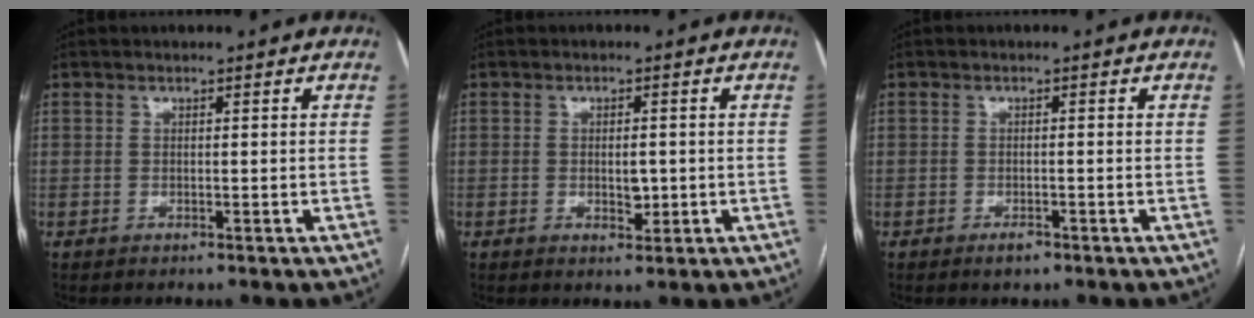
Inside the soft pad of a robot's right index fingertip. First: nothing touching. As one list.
[{"total": 2.7, "force": [-0.2, 1.3, 2.4], "torque": [-0.039, -0.001, 0.000]}, {"total": 1.6, "force": [-1.1, 0.7, 1.0], "torque": [-0.015, 0.001, -0.013]}]